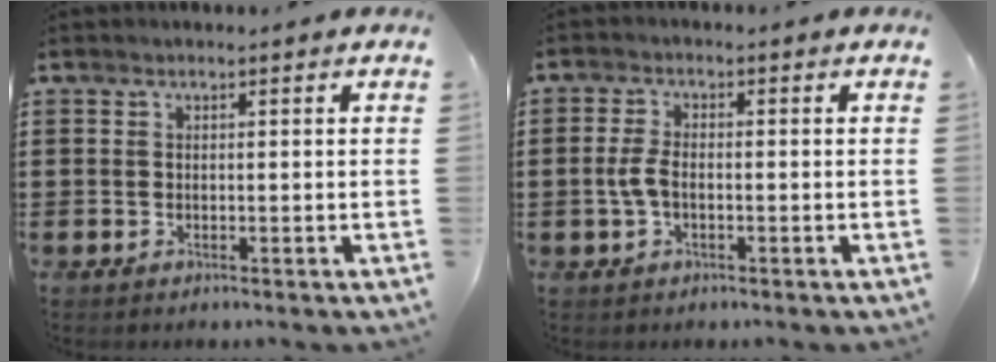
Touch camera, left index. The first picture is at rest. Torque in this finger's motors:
{"motor_torque": [0.40, 0.40, 0.15, 0.03]}